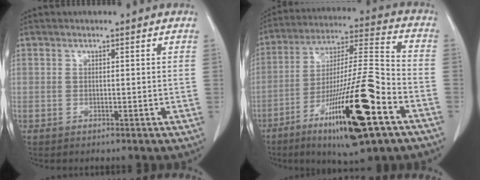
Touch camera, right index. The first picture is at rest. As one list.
[{"total": 21.8, "force": [-10.5, 2.2, 19.0], "torque": [-0.319, -0.028, -0.174]}]